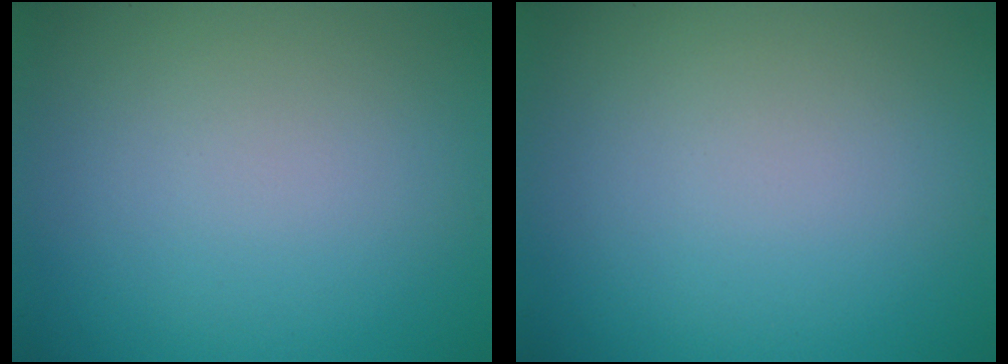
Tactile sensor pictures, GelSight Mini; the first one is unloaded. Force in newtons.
{"total": 0.0}